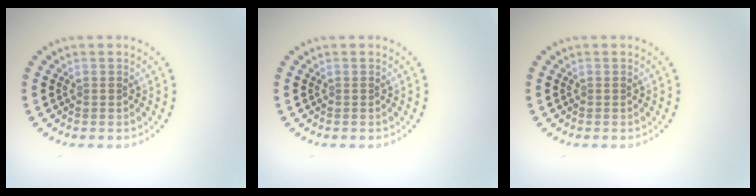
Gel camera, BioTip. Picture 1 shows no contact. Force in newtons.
{"total": 0.0}
{"total": 0.0}